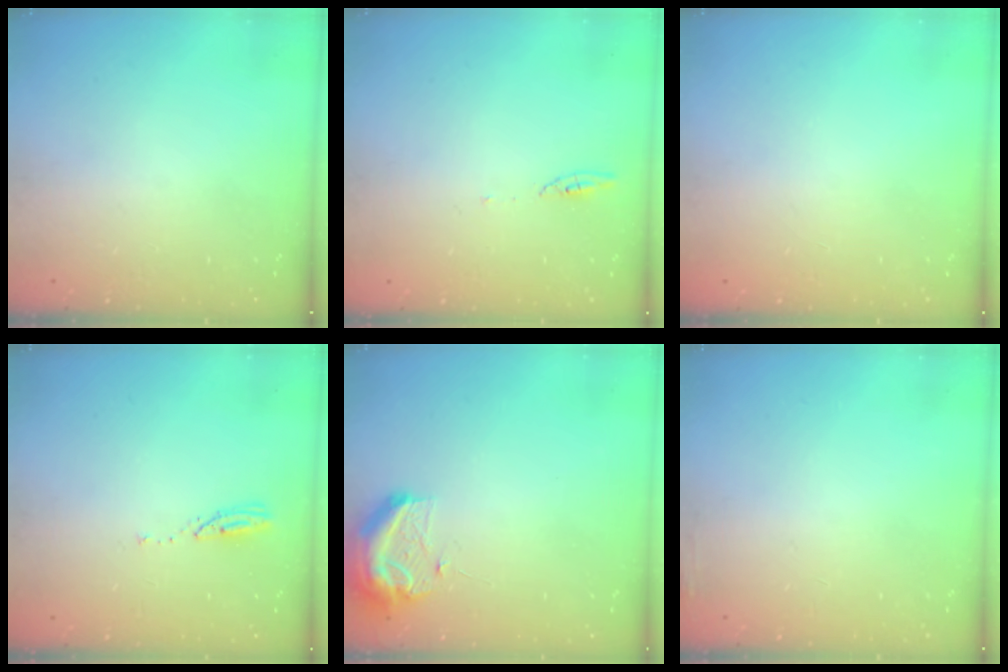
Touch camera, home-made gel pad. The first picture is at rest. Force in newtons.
{"total": 3.8, "press": 3.7, "slide": 0.4}
{"total": 0.0}
{"total": 3.0, "press": 2.9, "slide": 0.3}
{"total": 11.1, "press": 11.0, "slide": 1.2}
{"total": 3.5, "press": 3.1, "slide": 1.6}